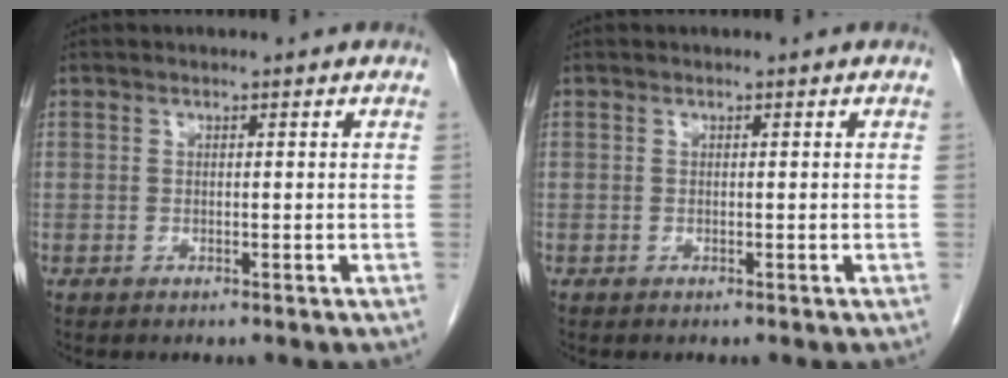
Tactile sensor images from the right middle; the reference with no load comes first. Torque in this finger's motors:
{"motor_torque": [0.21, 0.17, 0.01, 0.01]}